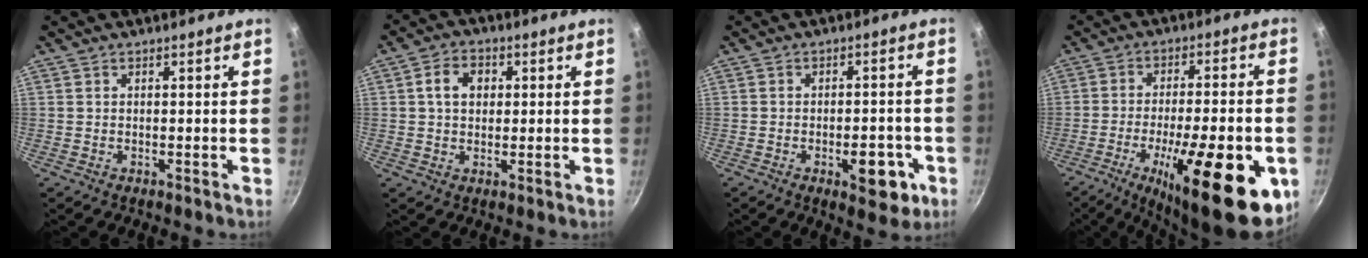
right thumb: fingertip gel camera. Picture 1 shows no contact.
{"total": 5.7, "force": [1.2, 4.4, 3.5], "torque": [-0.040, 0.008, 0.014]}
{"total": 8.3, "force": [-3.2, 4.1, 6.5], "torque": [-0.055, 0.015, -0.036]}
{"total": 24.5, "force": [-9.1, 7.7, 21.4], "torque": [-0.286, 0.010, -0.130]}